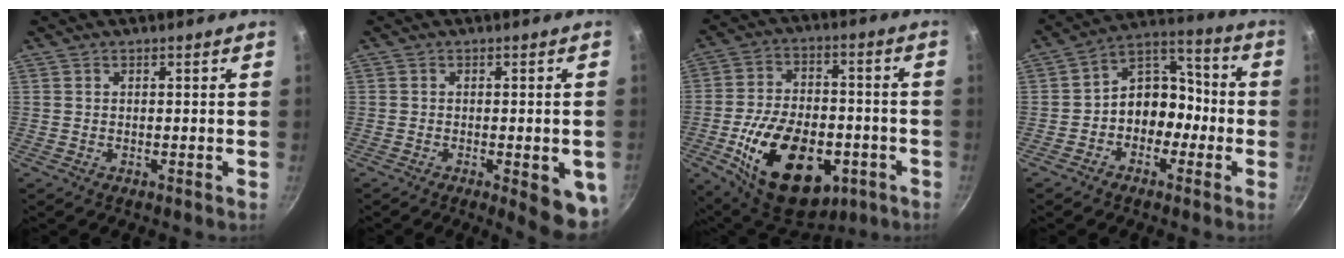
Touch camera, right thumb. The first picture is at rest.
{"total": 8.1, "force": [-2.5, 2.4, 7.3], "torque": [-0.069, 0.003, -0.027]}
{"total": 23.2, "force": [-7.6, 14.0, 16.8], "torque": [-0.260, 0.028, -0.105]}
{"total": 10.7, "force": [-2.8, 8.4, 5.9], "torque": [-0.031, 0.066, -0.062]}